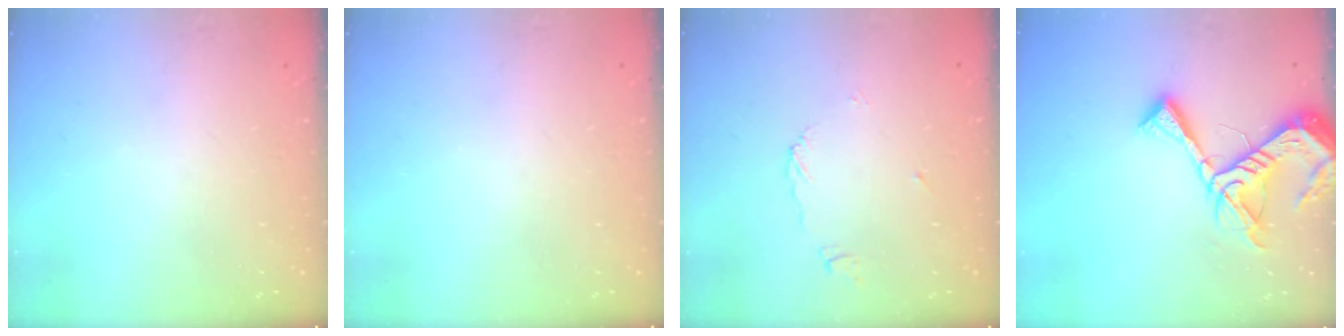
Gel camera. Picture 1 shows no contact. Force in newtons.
{"total": 0.0}
{"total": 5.5, "press": 5.5, "slide": 0.1}
{"total": 15.3, "press": 15.2, "slide": 1.5}